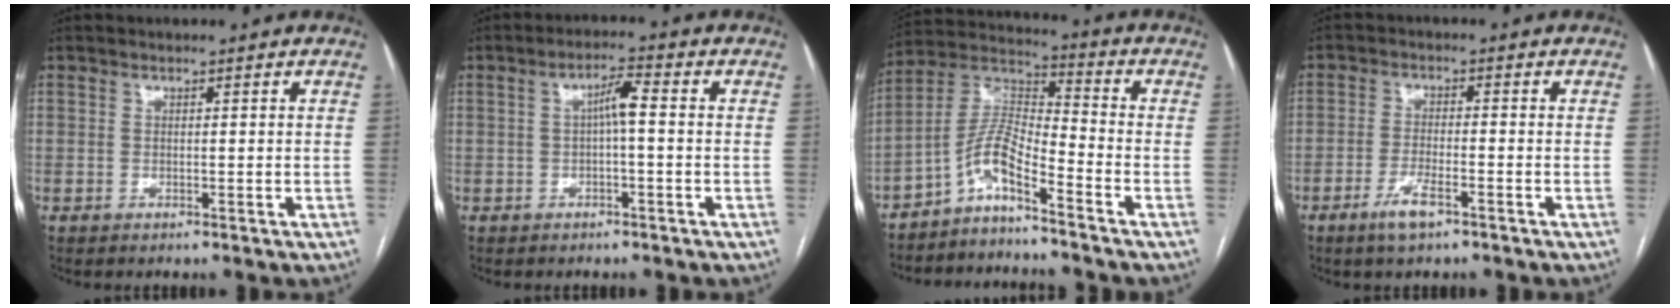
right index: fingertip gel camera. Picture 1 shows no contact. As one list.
[{"total": 3.7, "force": [0.0, 0.4, 3.7], "torque": [-0.063, 0.014, 0.002]}, {"total": 7.6, "force": [-5.1, 0.7, 5.6], "torque": [-0.122, 0.017, -0.102]}, {"total": 4.3, "force": [-2.7, 0.8, 3.3], "torque": [-0.068, -0.004, -0.048]}]